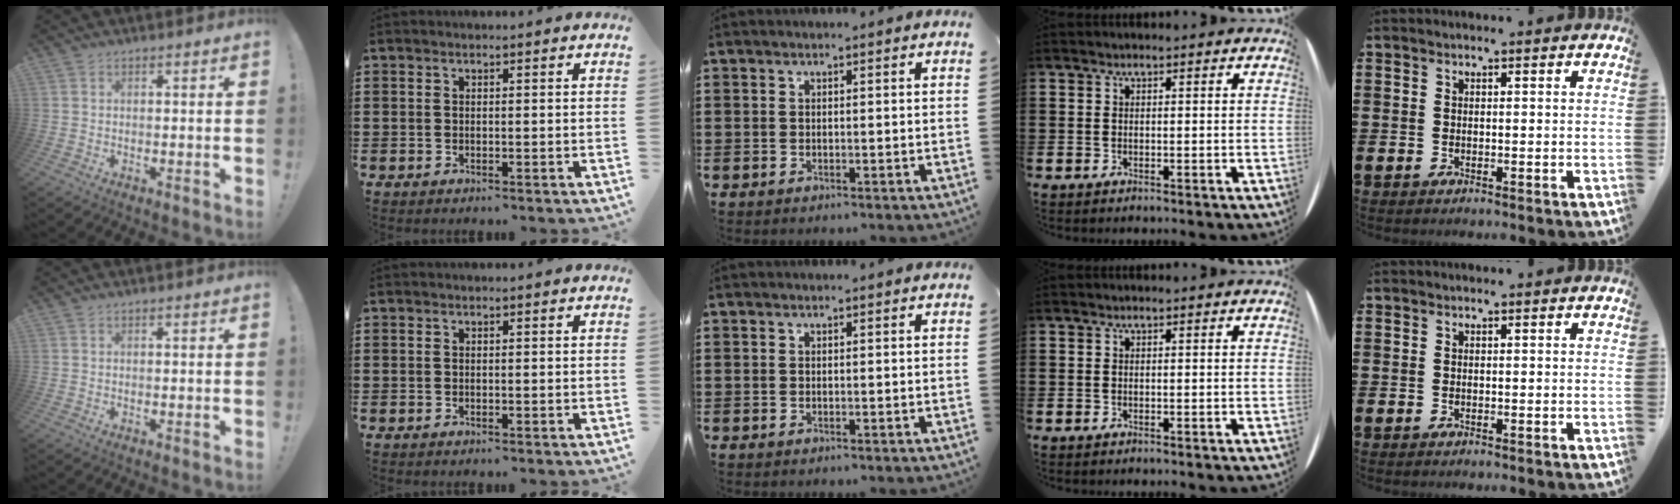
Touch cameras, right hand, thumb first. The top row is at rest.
{}